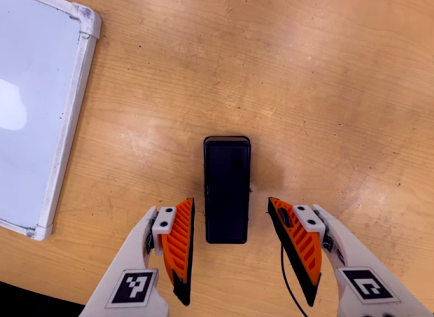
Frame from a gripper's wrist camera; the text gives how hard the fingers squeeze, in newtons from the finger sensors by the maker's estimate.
{"total": 0.0}